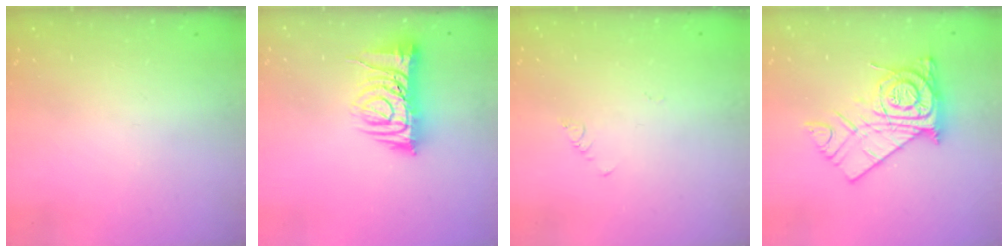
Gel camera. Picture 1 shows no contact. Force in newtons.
{"total": 9.9, "press": 9.8, "slide": 1.4}
{"total": 1.9, "press": 1.9, "slide": 0.4}
{"total": 15.0, "press": 14.9, "slide": 1.1}